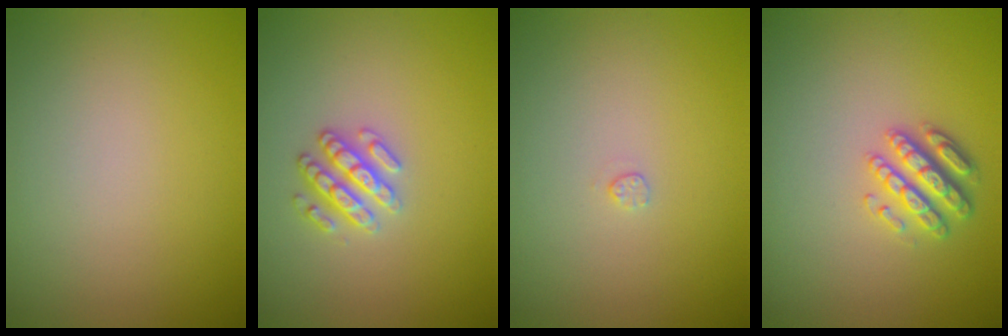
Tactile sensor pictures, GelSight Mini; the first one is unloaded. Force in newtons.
{"total": 2.5, "press": 2.4, "slide": 0.8}
{"total": 0.5, "press": 0.5, "slide": 0.2}
{"total": 2.9, "press": 2.8, "slide": 1.1}